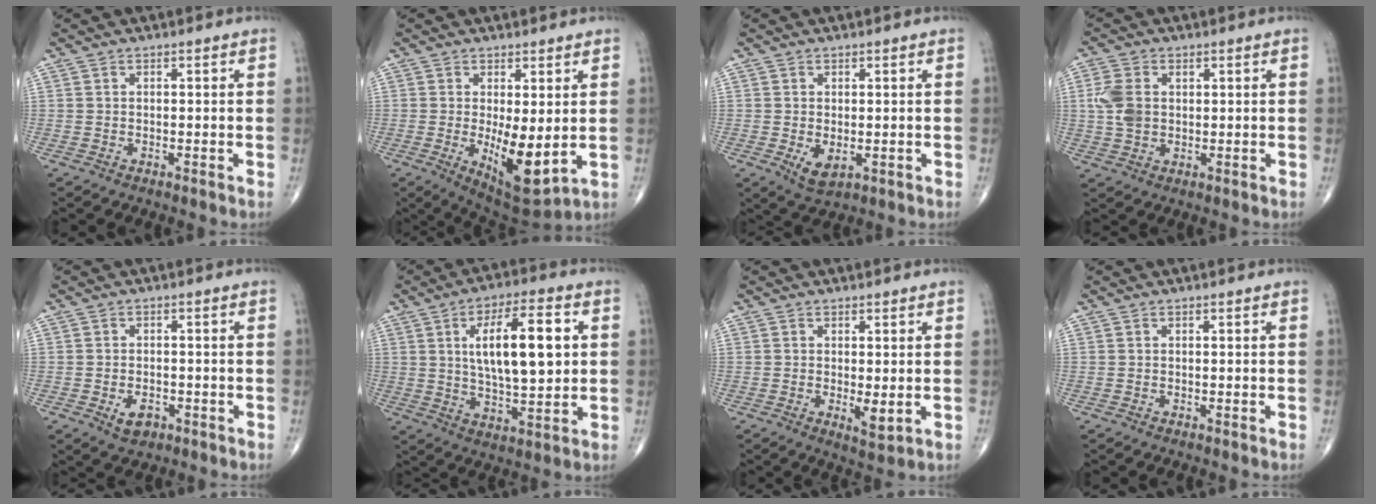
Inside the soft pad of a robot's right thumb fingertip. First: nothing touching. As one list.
[{"total": 10.1, "force": [-0.8, 3.7, 9.3], "torque": [-0.142, -0.029, 0.002]}, {"total": 3.9, "force": [-0.6, 2.2, 3.1], "torque": [-0.049, -0.010, 0.000]}, {"total": 6.0, "force": [0.9, 4.2, 4.2], "torque": [-0.089, 0.001, 0.019]}, {"total": 3.8, "force": [-1.6, 2.4, 2.4], "torque": [-0.034, 0.003, -0.021]}, {"total": 16.0, "force": [3.2, 6.0, 14.4], "torque": [-0.217, -0.004, 0.052]}, {"total": 3.3, "force": [-0.2, 1.1, 3.2], "torque": [-0.050, -0.014, 0.002]}, {"total": 0.0}]